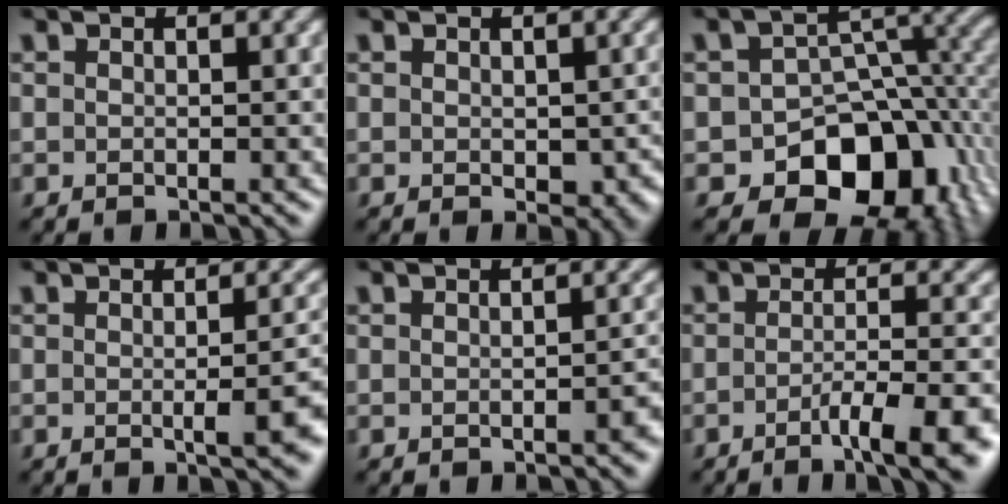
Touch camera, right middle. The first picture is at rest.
{"total": 3.7, "force": [-0.5, 2.3, 2.9], "torque": [-0.035, -0.006, 0.001]}
{"total": 10.5, "force": [-4.3, 7.0, 6.5], "torque": [-0.083, -0.008, -0.061]}
{"total": 6.1, "force": [-1.1, 1.9, 5.6], "torque": [-0.049, -0.004, -0.010]}
{"total": 2.4, "force": [-0.6, 0.6, 2.2], "torque": [-0.022, 0.001, -0.005]}
{"total": 7.3, "force": [-3.5, 1.7, 6.2], "torque": [-0.078, -0.003, -0.050]}